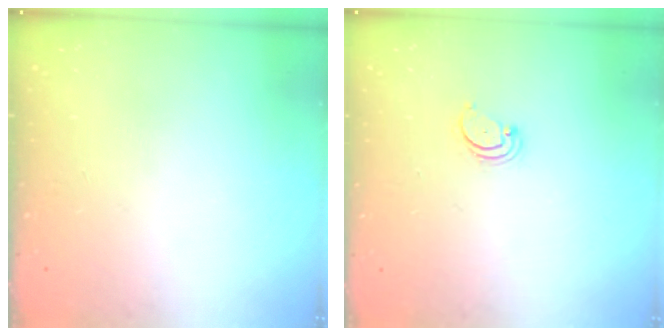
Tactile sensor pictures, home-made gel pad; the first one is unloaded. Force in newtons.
{"total": 2.6, "press": 2.5, "slide": 0.3}